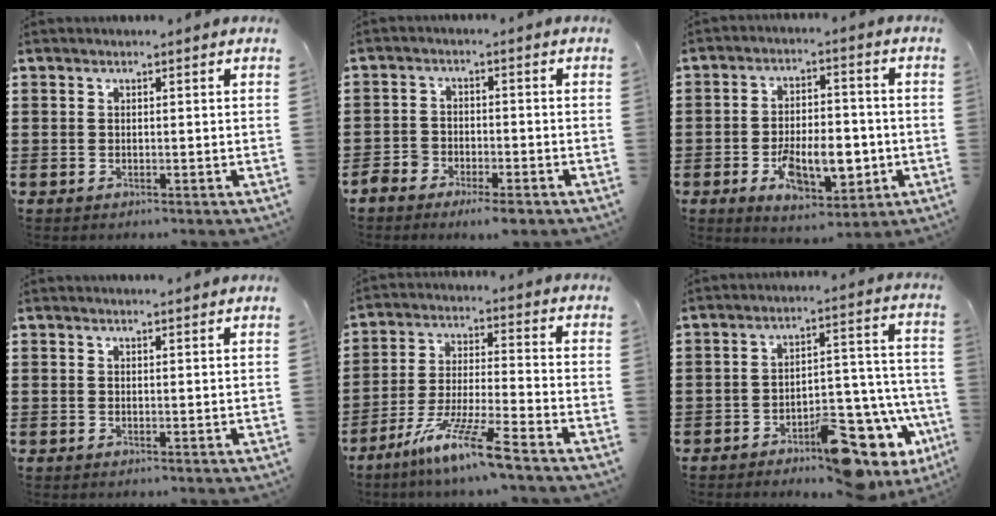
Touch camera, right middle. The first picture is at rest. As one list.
[{"total": 3.7, "force": [-3.3, 1.1, 1.0], "torque": [-0.032, 0.005, -0.072]}, {"total": 9.0, "force": [-3.2, 4.8, 6.9], "torque": [-0.115, -0.001, -0.059]}, {"total": 0.8, "force": [0.8, -0.1, 0.0], "torque": [-0.002, -0.004, 0.015]}, {"total": 10.0, "force": [-7.7, -0.2, 6.4], "torque": [-0.131, -0.009, -0.151]}, {"total": 11.1, "force": [-8.1, 4.0, 6.5], "torque": [-0.067, 0.032, -0.144]}]